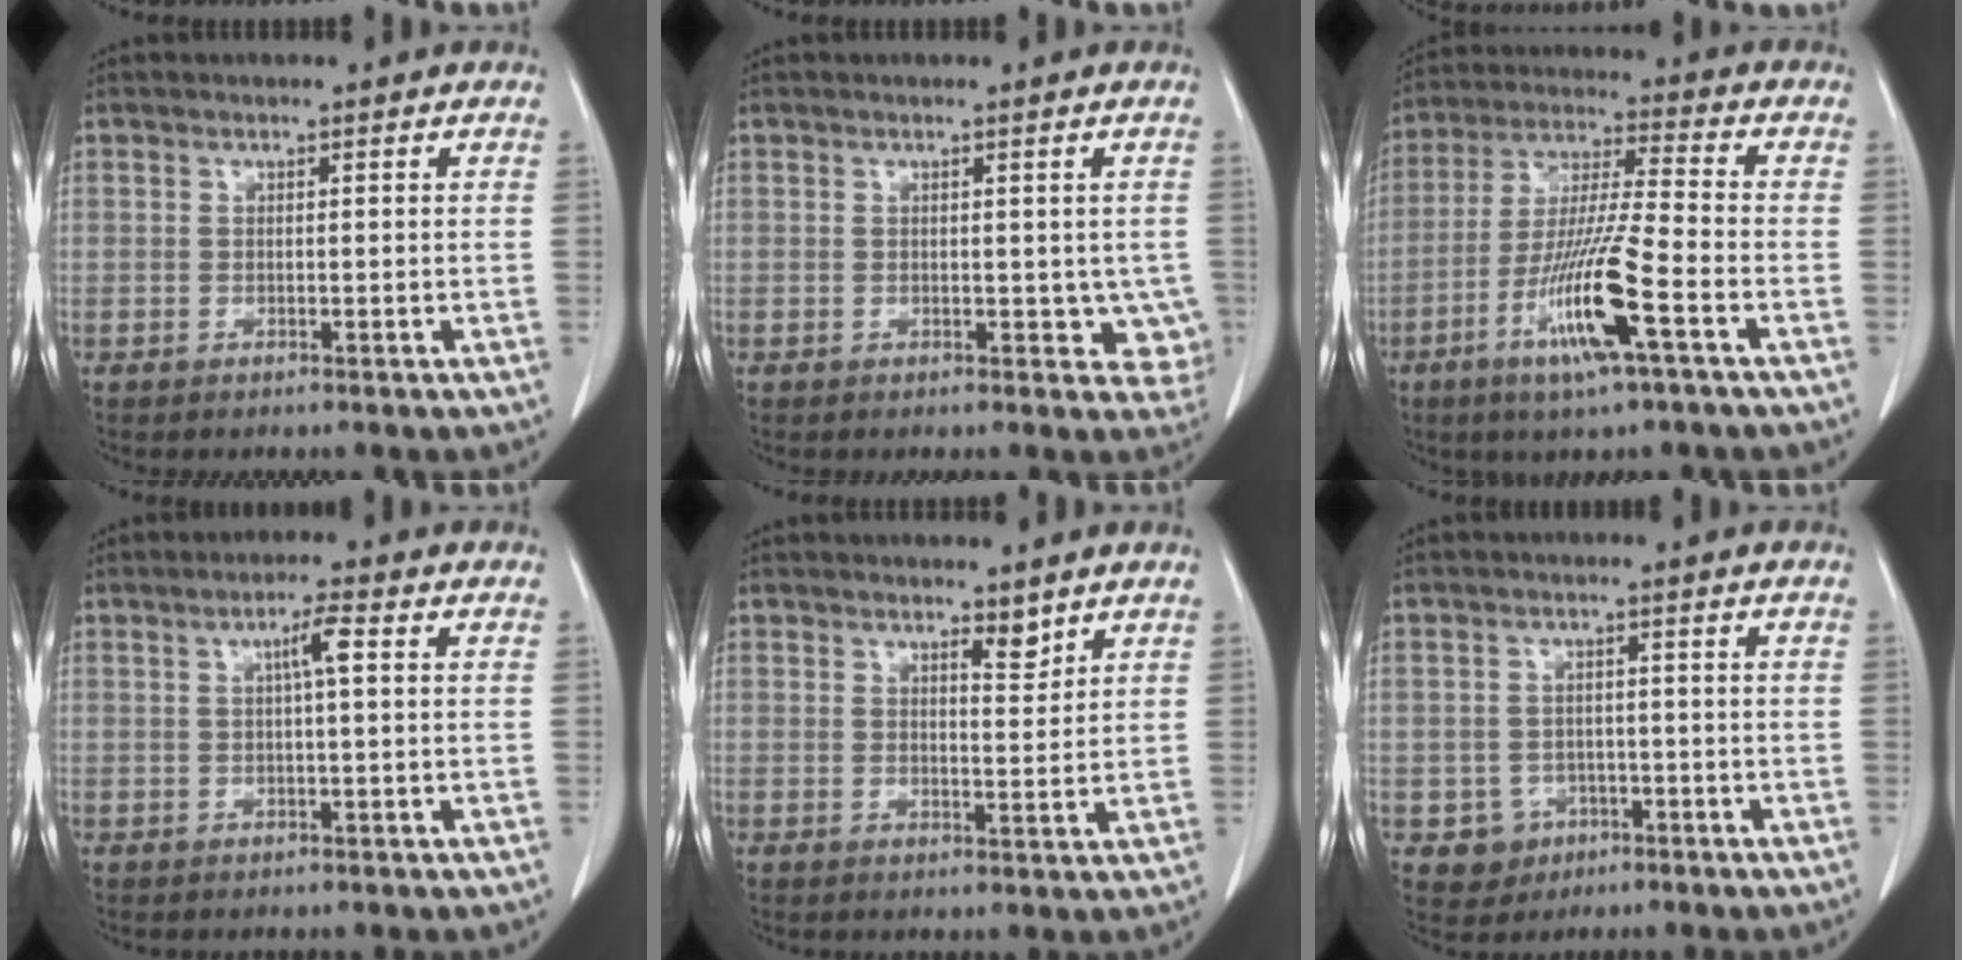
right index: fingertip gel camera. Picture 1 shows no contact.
{"total": 4.0, "force": [0.0, 2.8, 2.8], "torque": [-0.008, -0.001, 0.002]}
{"total": 13.8, "force": [-5.9, 0.1, 12.5], "torque": [-0.250, -0.017, -0.109]}
{"total": 3.3, "force": [0.8, -0.2, 3.2], "torque": [-0.057, 0.004, 0.012]}
{"total": 2.6, "force": [2.1, 0.7, 1.5], "torque": [-0.026, -0.010, 0.036]}
{"total": 4.3, "force": [-1.7, 4.0, 0.4], "torque": [0.000, 0.012, -0.018]}